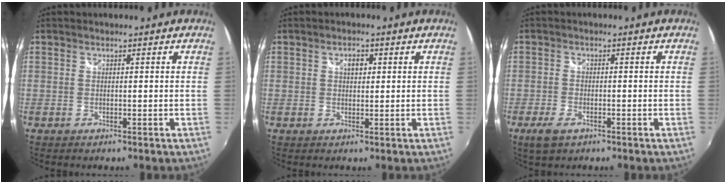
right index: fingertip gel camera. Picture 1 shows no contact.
{"total": 2.1, "force": [0.6, 1.5, 1.4], "torque": [-0.021, 0.006, 0.009]}
{"total": 4.4, "force": [-2.7, 2.1, 2.8], "torque": [-0.071, -0.009, -0.051]}